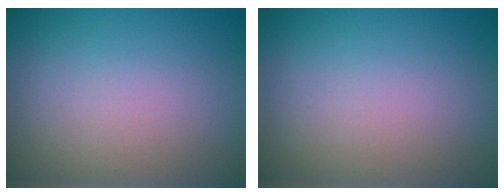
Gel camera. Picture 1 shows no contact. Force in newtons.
{"total": 0.0}